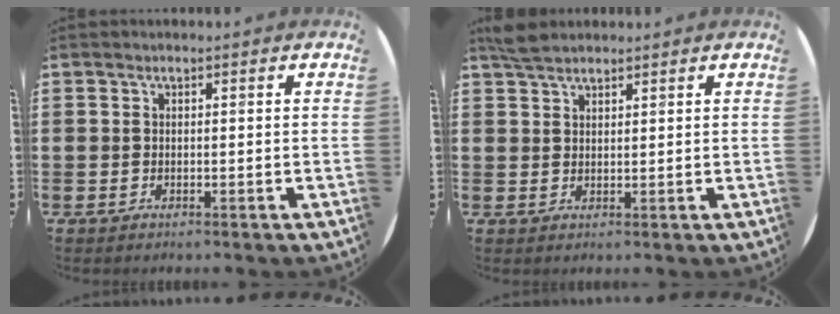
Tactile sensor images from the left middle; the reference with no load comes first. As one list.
[{"total": 2.7, "force": [2.4, 0.8, 0.9], "torque": [-0.024, 0.006, 0.047]}]